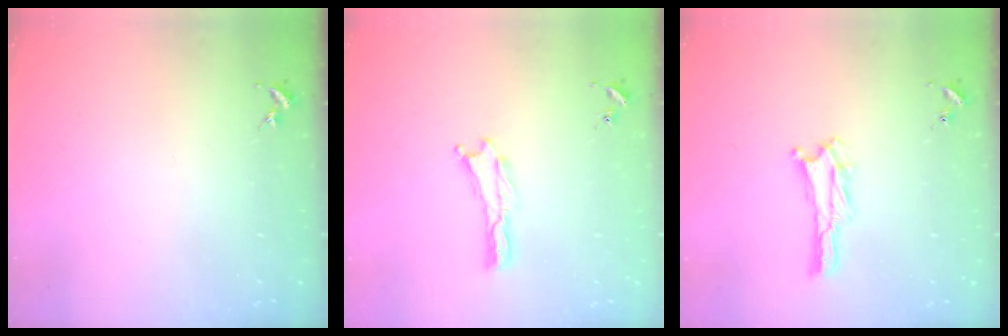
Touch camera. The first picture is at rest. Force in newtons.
{"total": 0.0}
{"total": 1.3, "press": 1.3, "slide": 0.4}